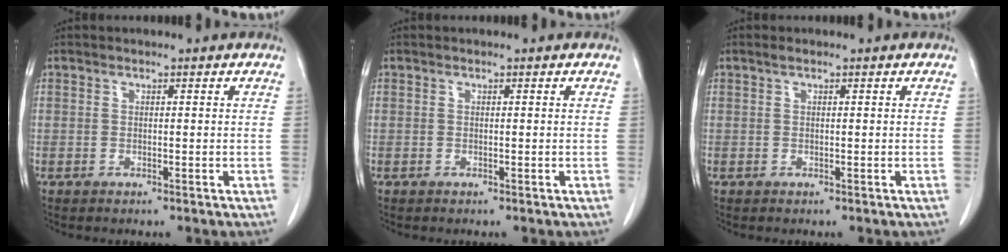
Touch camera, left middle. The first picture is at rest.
{"total": 0.0}
{"total": 0.5, "force": [0.4, 0.0, 0.4], "torque": [-0.011, 0.004, 0.007]}